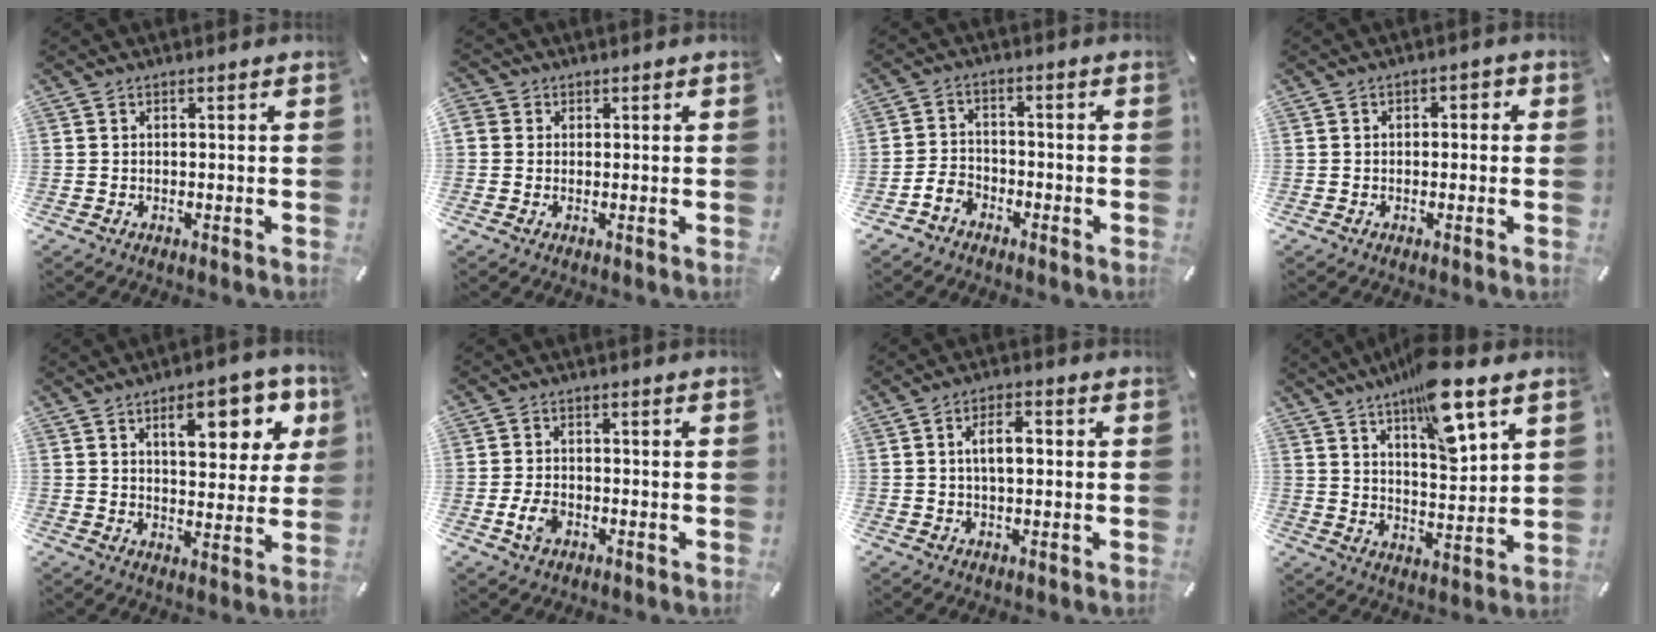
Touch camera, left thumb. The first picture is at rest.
{"total": 1.8, "force": [0.2, 1.8, 0.2], "torque": [-0.003, 0.006, 0.001]}
{"total": 4.7, "force": [-3.1, 3.3, 1.5], "torque": [-0.029, 0.017, -0.059]}
{"total": 1.9, "force": [-1.1, 1.2, 1.0], "torque": [-0.019, 0.011, -0.025]}
{"total": 13.8, "force": [6.1, 6.6, 10.4], "torque": [-0.131, -0.018, 0.095]}
{"total": 4.3, "force": [-1.7, 2.8, 2.8], "torque": [-0.064, 0.004, -0.033]}
{"total": 5.9, "force": [0.5, 2.9, 5.1], "torque": [-0.083, 0.007, 0.002]}
{"total": 13.5, "force": [9.3, 3.8, 9.0], "torque": [-0.142, -0.050, 0.156]}